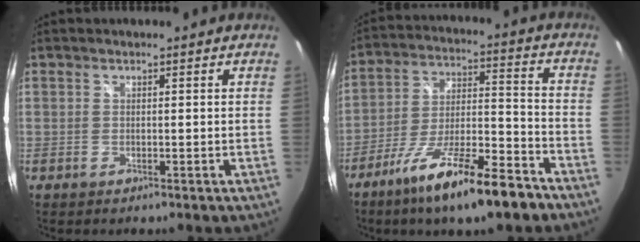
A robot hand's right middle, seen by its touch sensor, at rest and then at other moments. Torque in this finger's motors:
{"motor_torque": [1.25, -0.88, 0.96, 0.21]}